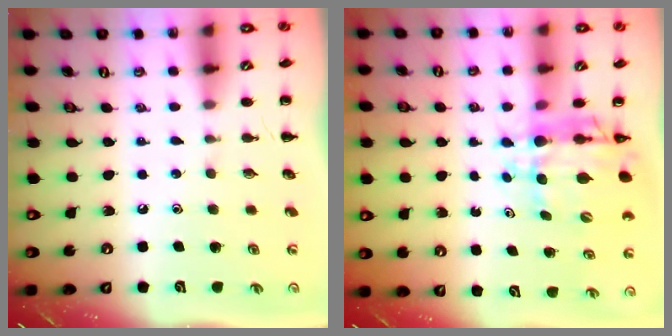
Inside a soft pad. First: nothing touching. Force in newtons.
{"total": 7.1, "press": 6.7, "slide": 2.2}